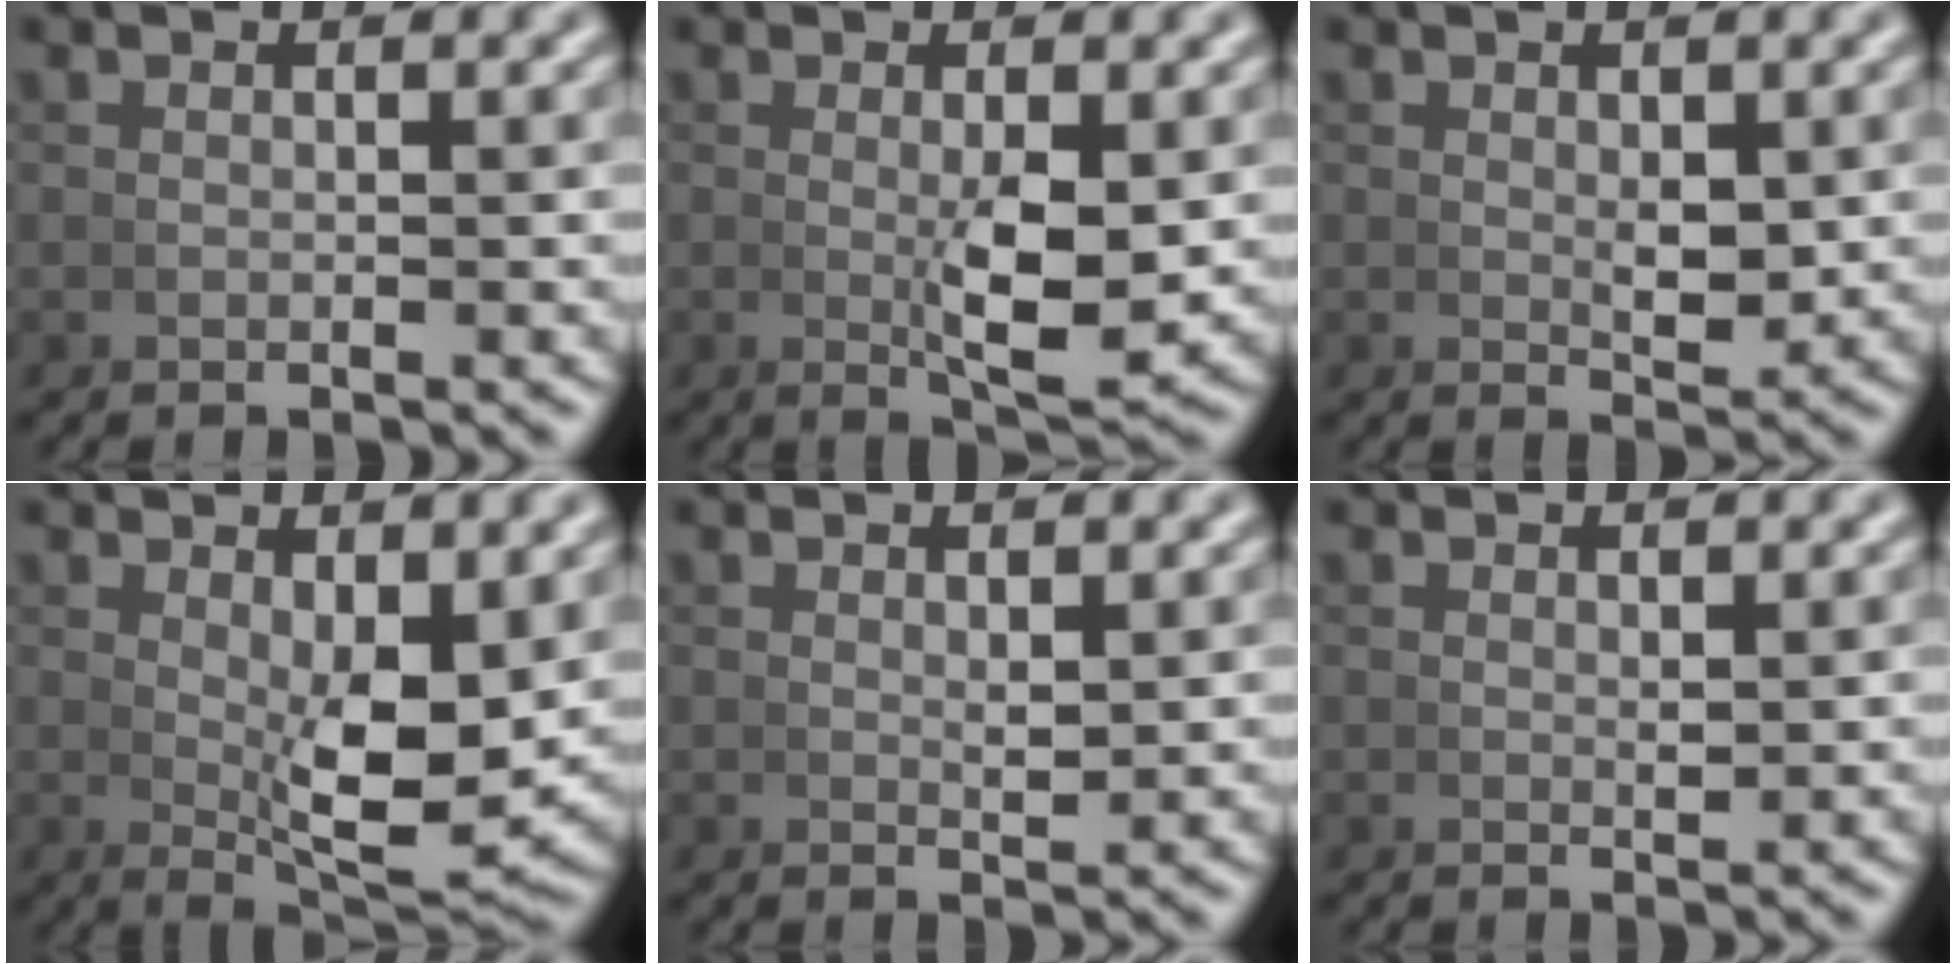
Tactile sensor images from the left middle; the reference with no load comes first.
{"total": 4.3, "force": [-0.1, 1.1, 4.1], "torque": [-0.071, -0.016, 0.004]}
{"total": 2.1, "force": [0.4, 0.9, 1.9], "torque": [-0.027, -0.011, 0.014]}
{"total": 5.8, "force": [1.1, 1.7, 5.5], "torque": [-0.083, -0.024, 0.027]}
{"total": 1.0, "force": [0.5, 0.2, 0.8], "torque": [-0.009, -0.004, 0.013]}
{"total": 0.7, "force": [0.3, 0.2, 0.5], "torque": [-0.007, -0.002, 0.009]}